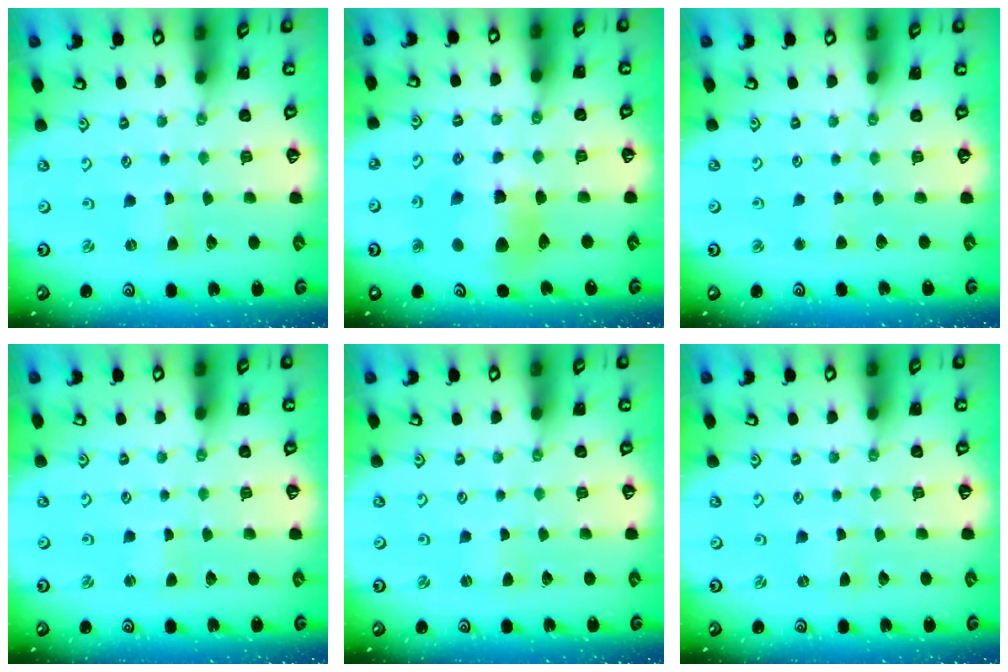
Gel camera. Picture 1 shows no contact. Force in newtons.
{"total": 12.8, "press": 12.7, "slide": 2.0}
{"total": 2.7, "press": 2.6, "slide": 0.4}
{"total": 0.0}
{"total": 1.1, "press": 1.0, "slide": 0.2}
{"total": 0.0}